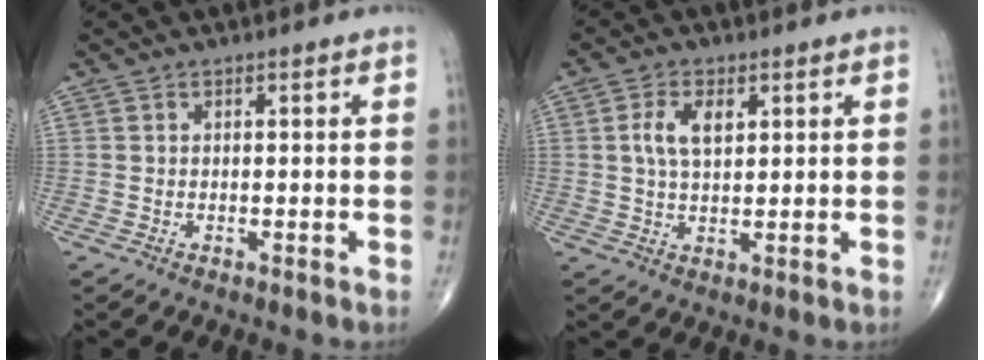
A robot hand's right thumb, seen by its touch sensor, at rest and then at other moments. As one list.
[{"total": 5.5, "force": [1.6, 2.9, 4.4], "torque": [-0.083, -0.001, 0.029]}]